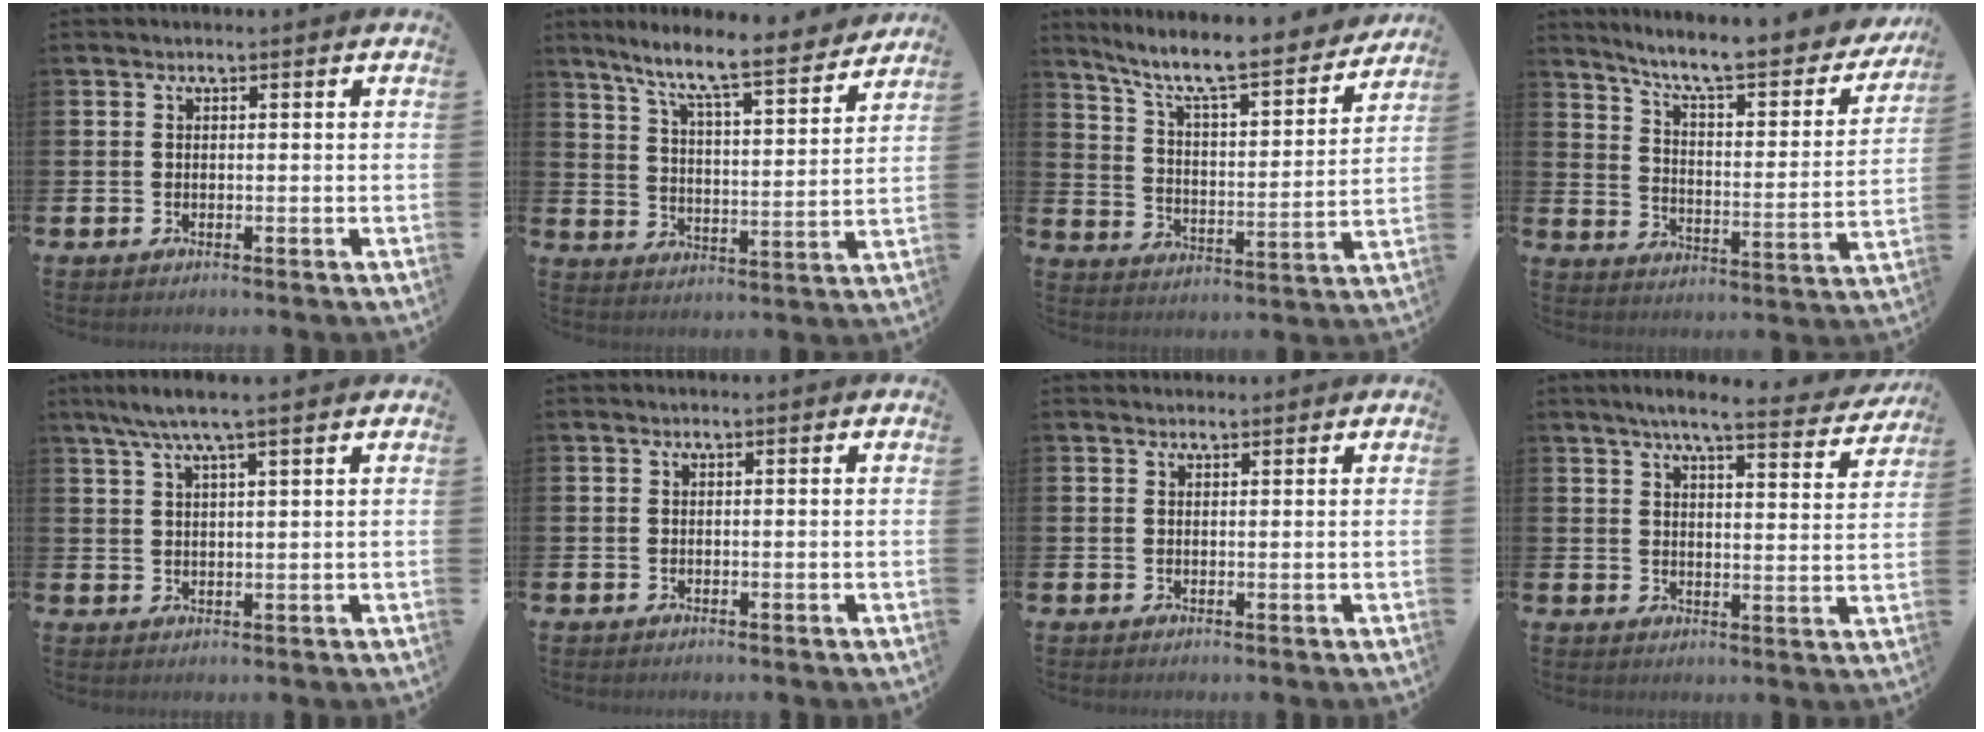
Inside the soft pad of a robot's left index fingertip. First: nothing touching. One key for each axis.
{"total": 8.9, "fx": 7.9, "fy": 0.6, "fz": 4.1, "tx": -0.107, "ty": -0.055, "tz": 0.131}
{"total": 9.2, "fx": 8.0, "fy": 1.4, "fz": 4.3, "tx": -0.114, "ty": -0.056, "tz": 0.131}
{"total": 8.5, "fx": 7.5, "fy": 1.4, "fz": 3.7, "tx": -0.093, "ty": -0.057, "tz": 0.119}
{"total": 5.1, "fx": 4.1, "fy": 0.1, "fz": 3.1, "tx": -0.068, "ty": -0.007, "tz": 0.071}
{"total": 0.0}
{"total": 1.1, "fx": 1.1, "fy": 0.2, "fz": 0.1, "tx": 0.006, "ty": 0.000, "tz": 0.018}
{"total": 6.1, "fx": 5.5, "fy": 0.3, "fz": 2.6, "tx": -0.055, "ty": -0.029, "tz": 0.091}